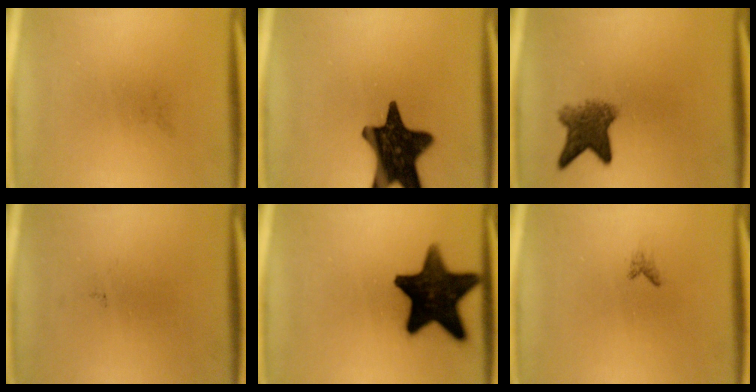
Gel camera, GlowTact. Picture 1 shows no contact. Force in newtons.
{"total": 16.9}
{"total": 6.0}
{"total": 0.0}
{"total": 17.9}
{"total": 0.6}